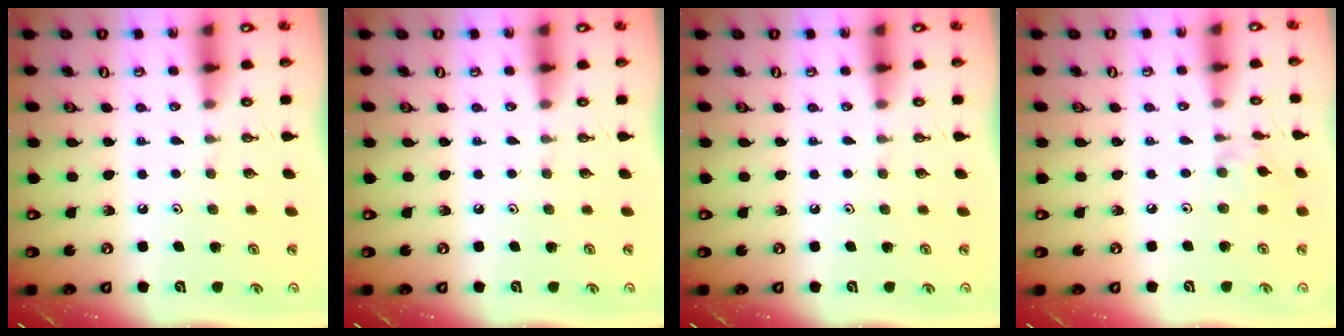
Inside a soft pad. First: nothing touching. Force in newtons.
{"total": 0.0}
{"total": 0.0}
{"total": 1.1, "press": 1.0, "slide": 0.2}